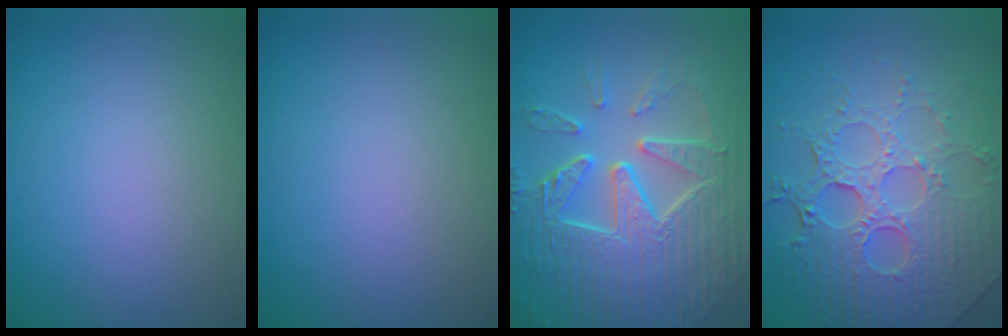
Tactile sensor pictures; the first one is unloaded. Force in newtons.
{"total": 0.0}
{"total": 9.6, "press": 6.3, "slide": 7.2}
{"total": 8.3, "press": 6.0, "slide": 5.7}